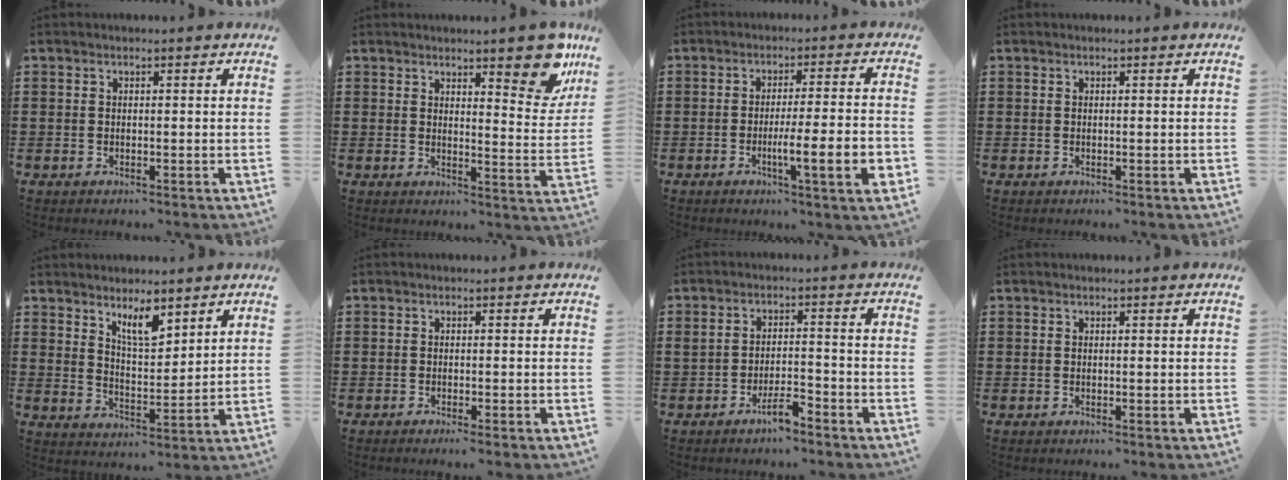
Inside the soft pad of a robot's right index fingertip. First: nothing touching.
{"total": 7.8, "force": [6.2, 1.9, 4.3], "torque": [-0.063, -0.030, 0.107]}
{"total": 8.6, "force": [-2.7, 0.6, 8.2], "torque": [-0.139, -0.014, -0.046]}
{"total": 0.0}
{"total": 6.1, "force": [4.7, 1.9, 3.5], "torque": [-0.064, -0.016, 0.081]}
{"total": 0.8, "force": [-0.6, -0.1, 0.4], "torque": [-0.008, -0.002, -0.012]}
{"total": 3.9, "force": [-2.9, 0.9, 2.5], "torque": [-0.050, 0.007, -0.056]}
{"total": 0.0}